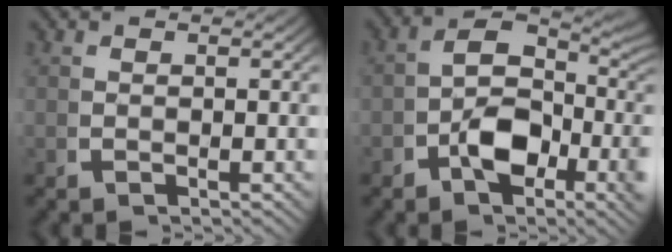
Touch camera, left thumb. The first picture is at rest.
{"total": 7.1, "force": [-0.7, 4.8, 5.2], "torque": [-0.086, -0.020, -0.015]}